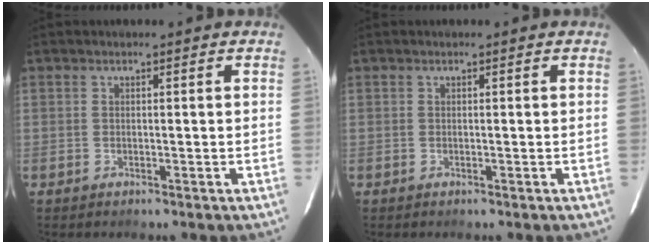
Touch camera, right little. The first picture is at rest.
{"total": 0.0}